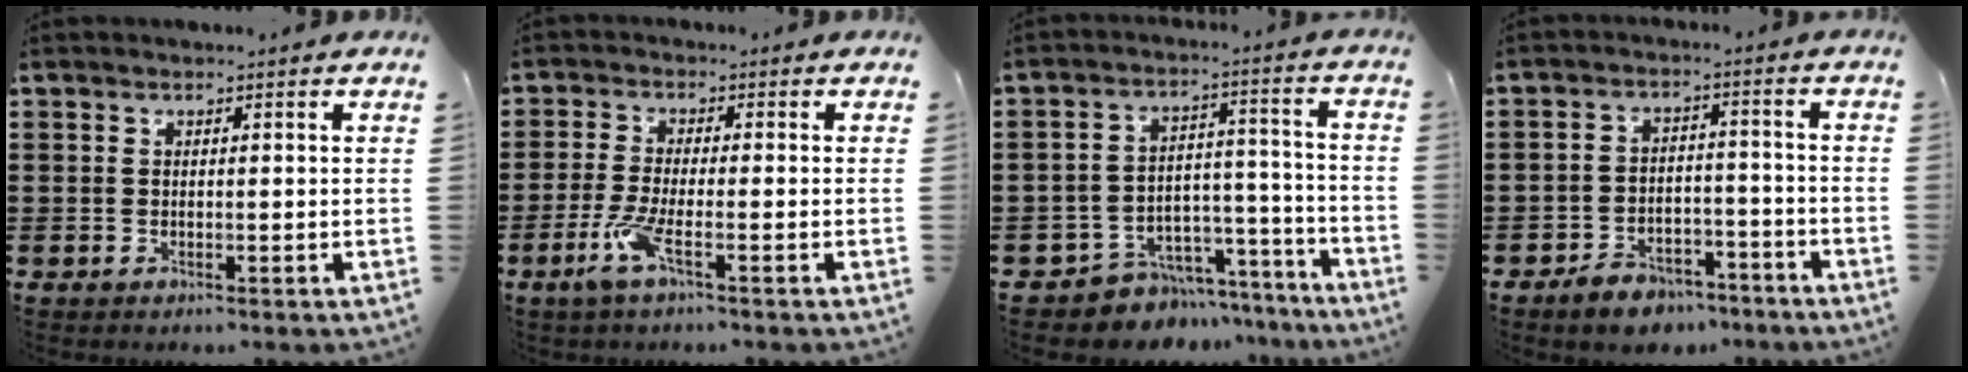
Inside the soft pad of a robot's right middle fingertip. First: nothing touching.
{"total": 4.8, "force": [-2.1, 0.6, 4.3], "torque": [-0.098, -0.015, -0.043]}
{"total": 6.1, "force": [-5.6, 2.5, 0.0], "torque": [-0.004, 0.018, -0.106]}
{"total": 4.9, "force": [-4.5, 1.6, 0.9], "torque": [-0.023, 0.012, -0.092]}